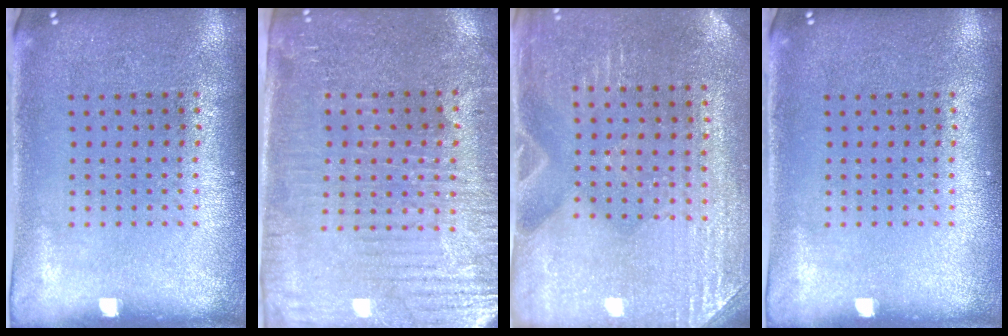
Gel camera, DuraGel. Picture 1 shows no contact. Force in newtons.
{"total": 3.8, "press": 3.5, "slide": 1.4}
{"total": 2.9, "press": 2.8, "slide": 0.4}
{"total": 0.0}